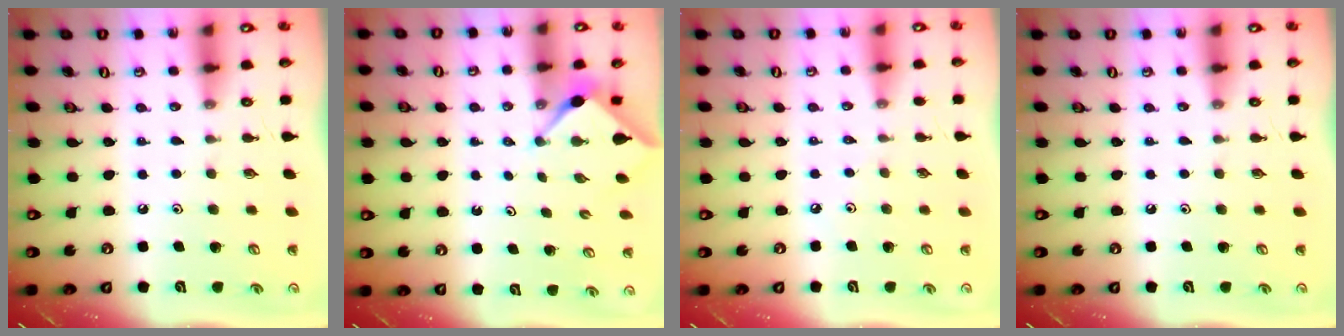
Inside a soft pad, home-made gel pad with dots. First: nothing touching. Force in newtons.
{"total": 3.1, "press": 3.1, "slide": 0.2}
{"total": 1.7, "press": 1.7, "slide": 0.4}
{"total": 0.0}